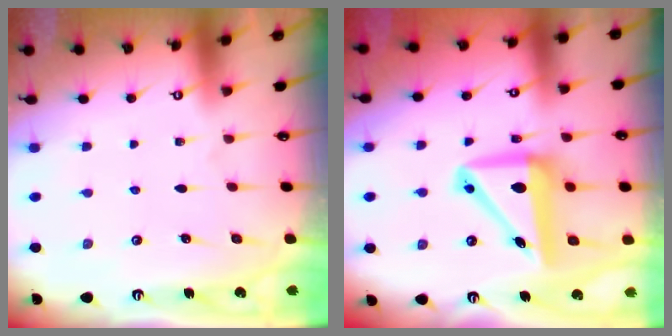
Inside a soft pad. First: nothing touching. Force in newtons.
{"total": 12.1, "press": 11.8, "slide": 2.6}